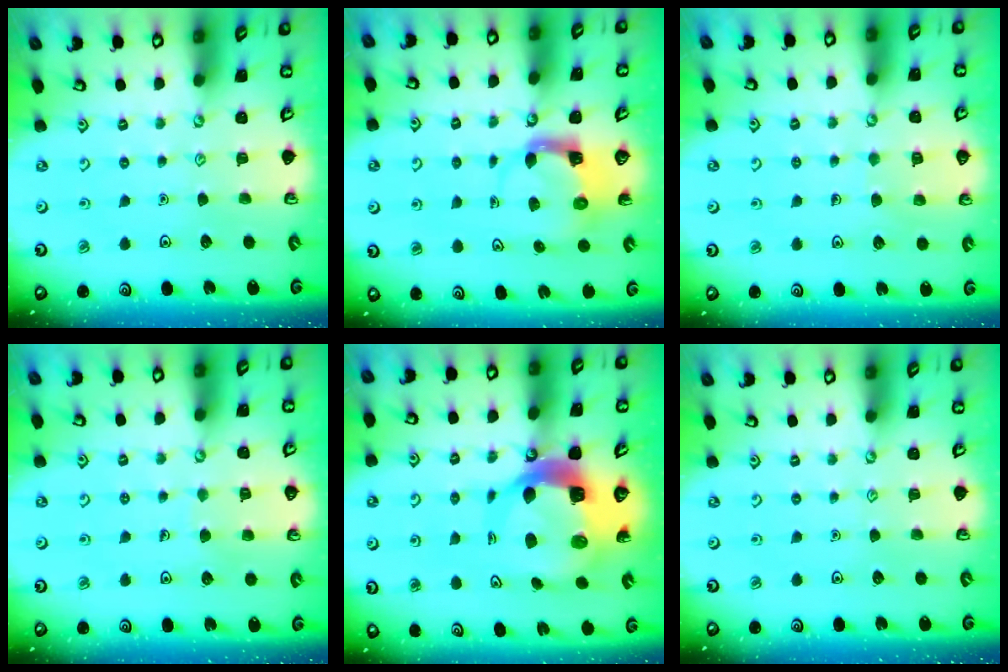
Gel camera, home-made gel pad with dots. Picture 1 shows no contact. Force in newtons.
{"total": 4.0, "press": 3.9, "slide": 0.6}
{"total": 5.2, "press": 5.2, "slide": 0.4}
{"total": 3.3, "press": 3.3, "slide": 0.2}
{"total": 11.8, "press": 11.6, "slide": 1.8}
{"total": 0.0}